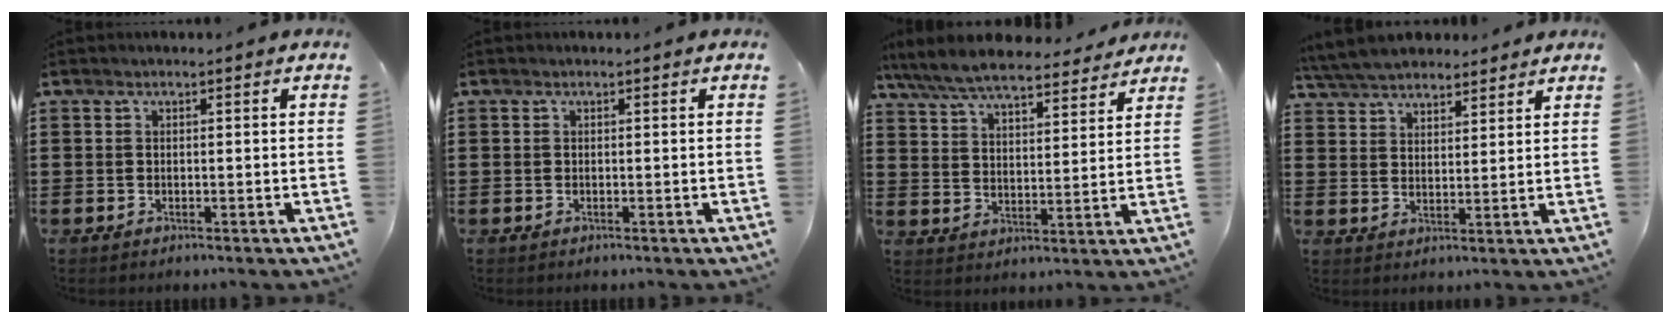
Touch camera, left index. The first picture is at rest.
{"total": 0.0}
{"total": 7.7, "force": [7.2, 1.0, 2.7], "torque": [-0.081, -0.035, 0.128]}
{"total": 6.0, "force": [5.7, 1.5, 1.1], "torque": [-0.043, -0.011, 0.107]}